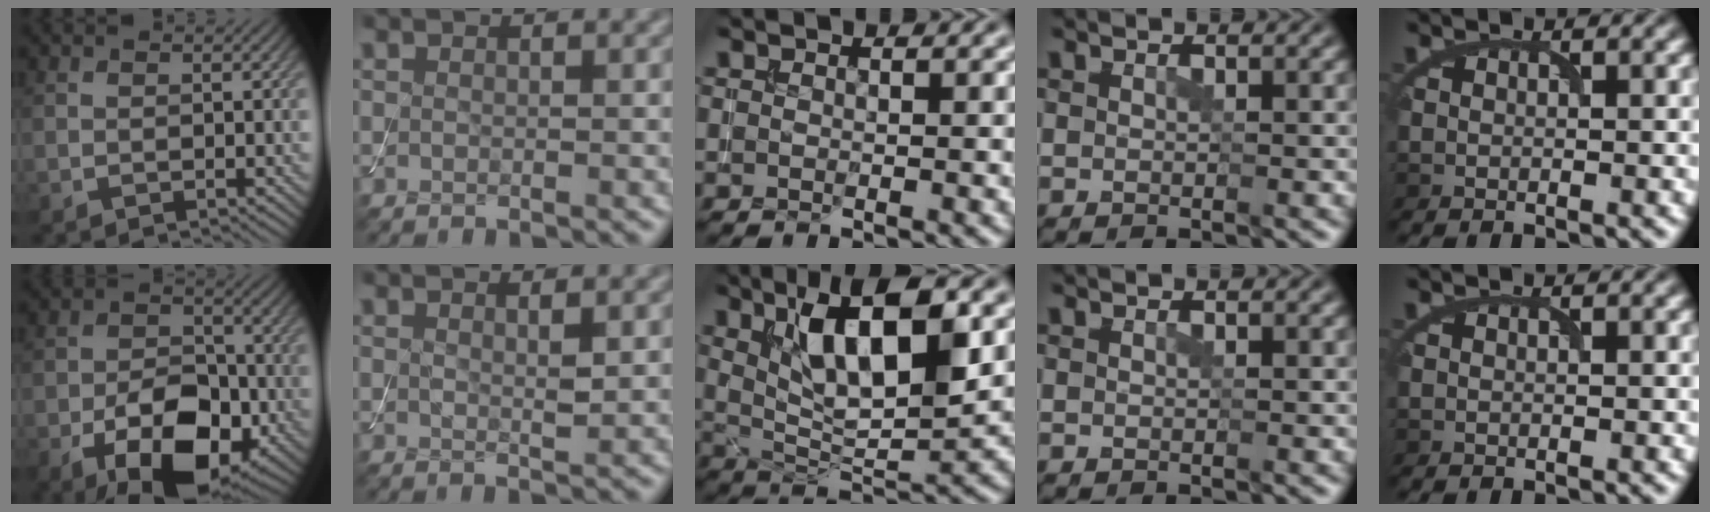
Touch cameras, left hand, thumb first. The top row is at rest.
{"thumb": {"total": 12.8, "force": [-5.6, 7.4, 8.8], "torque": [-0.155, -0.021, -0.094]}, "index": {"total": 1.2, "force": [0.6, 0.2, 1.0], "torque": [-0.018, -0.004, 0.009]}, "middle": {"total": 10.1, "force": [3.5, 3.6, 8.7], "torque": [-0.143, 0.000, 0.060]}}